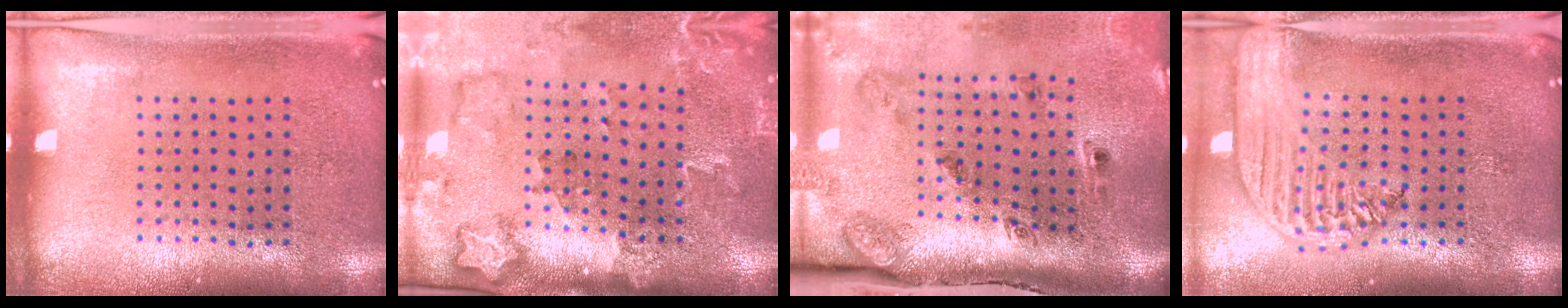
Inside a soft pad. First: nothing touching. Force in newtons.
{"total": 1.8, "press": 1.7, "slide": 0.4}
{"total": 2.9, "press": 1.8, "slide": 2.3}
{"total": 2.6, "press": 2.1, "slide": 1.5}